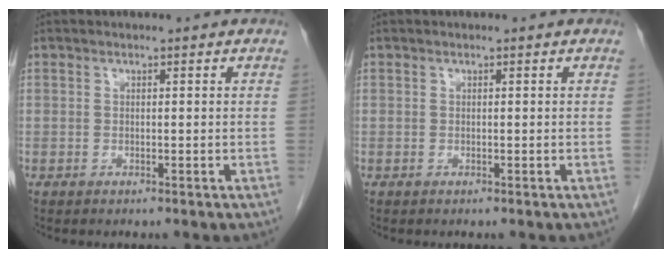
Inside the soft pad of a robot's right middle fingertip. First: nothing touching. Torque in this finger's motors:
{"motor_torque": [0.00, 0.00, 0.00, 0.00]}